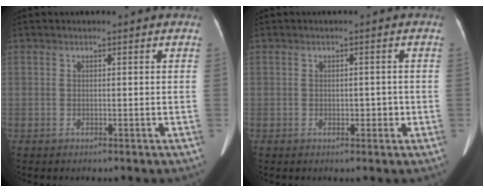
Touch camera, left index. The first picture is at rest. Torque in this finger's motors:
{"motor_torque": [-0.15, -0.26, -0.01, 0.00]}